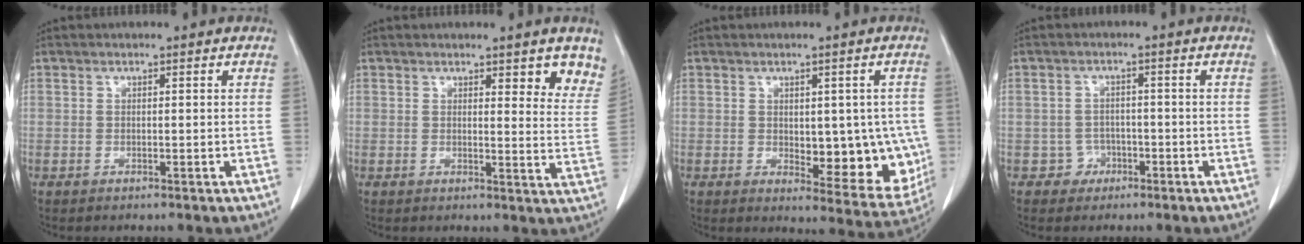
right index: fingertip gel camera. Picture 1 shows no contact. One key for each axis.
{"total": 7.0, "fx": 5.5, "fy": 1.8, "fz": 3.9, "tx": -0.025, "ty": -0.027, "tz": 0.047}
{"total": 11.6, "fx": -0.7, "fy": 5.6, "fz": 10.2, "tx": -0.117, "ty": -0.009, "tz": 0.009}
{"total": 2.8, "fx": -1.3, "fy": 2.4, "fz": -0.3, "tx": 0.018, "ty": 0.015, "tz": -0.022}